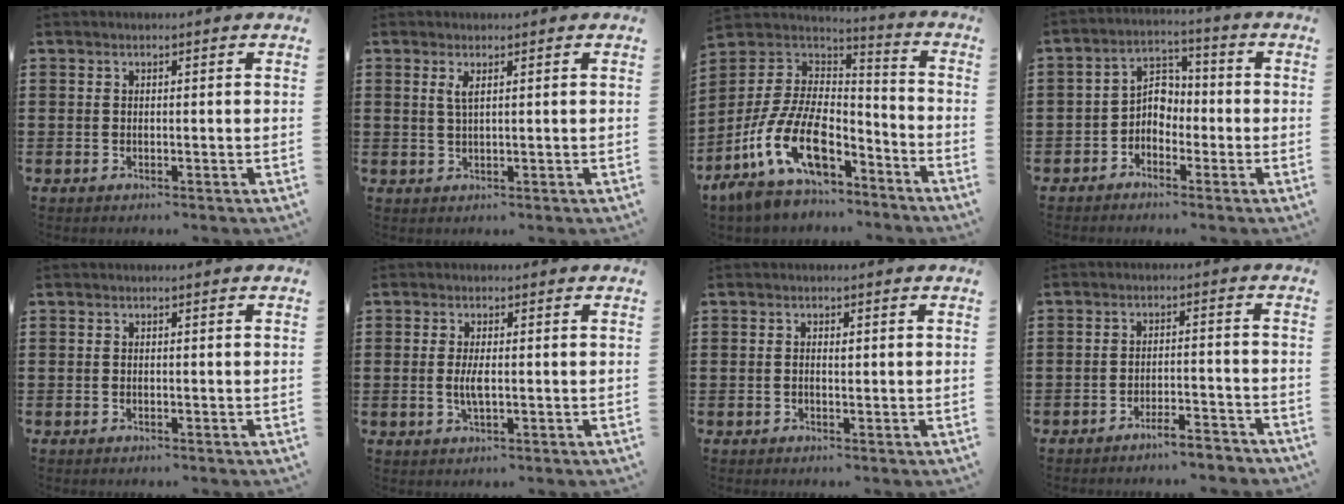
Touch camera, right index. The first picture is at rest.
{"total": 1.7, "force": [0.8, 0.3, 1.5], "torque": [-0.033, 0.002, 0.013]}
{"total": 15.0, "force": [-7.6, 7.3, 10.7], "torque": [-0.243, 0.008, -0.141]}
{"total": 3.9, "force": [-1.8, 2.9, 1.8], "torque": [-0.042, 0.014, -0.041]}
{"total": 0.0}
{"total": 2.9, "force": [-0.2, 0.9, 2.7], "torque": [-0.056, -0.004, -0.006]}
{"total": 0.7, "force": [0.0, 0.2, 0.6], "torque": [-0.012, -0.002, 0.000]}
{"total": 4.0, "force": [-3.8, 0.0, 1.2], "torque": [-0.022, -0.001, -0.076]}